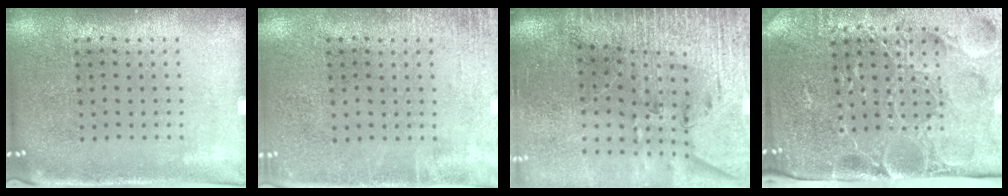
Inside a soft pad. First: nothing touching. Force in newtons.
{"total": 1.5, "press": 1.5, "slide": 0.2}
{"total": 3.7, "press": 3.2, "slide": 1.9}
{"total": 4.9, "press": 4.1, "slide": 2.6}